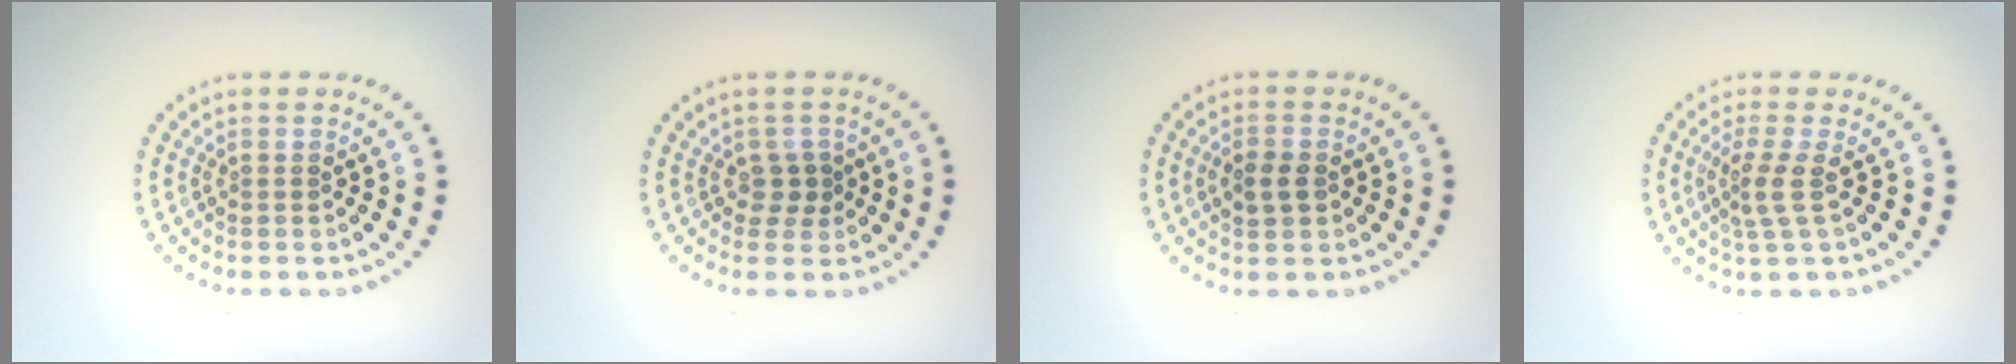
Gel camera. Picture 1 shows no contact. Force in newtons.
{"total": 1.4, "press": 1.2, "slide": 0.9}
{"total": 2.1, "press": 2.1, "slide": 0.3}
{"total": 2.3, "press": 1.7, "slide": 1.6}